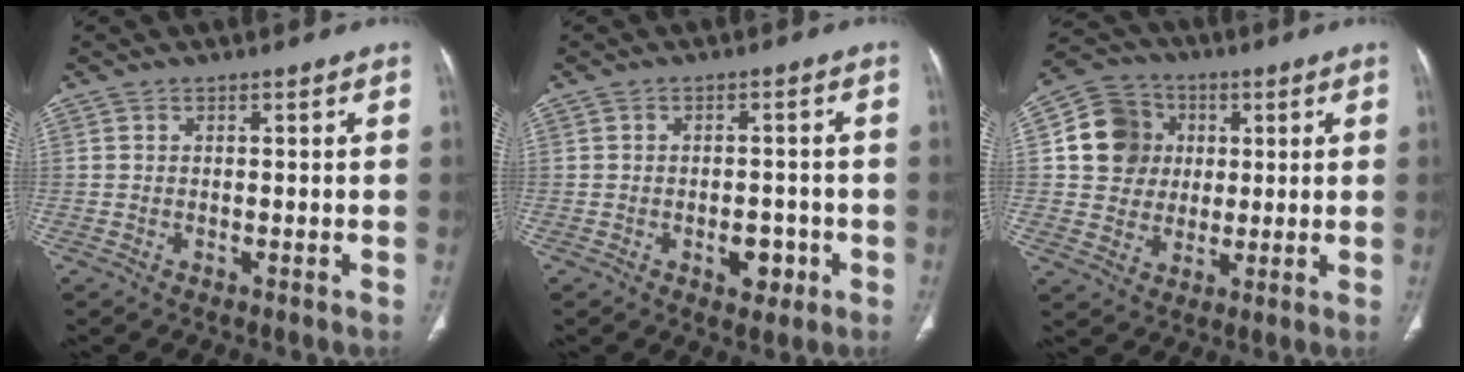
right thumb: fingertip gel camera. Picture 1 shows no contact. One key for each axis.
{"total": 4.5, "fx": -1.7, "fy": 2.8, "fz": 3.0, "tx": -0.019, "ty": 0.010, "tz": -0.018}
{"total": 12.0, "fx": 2.3, "fy": 10.9, "fz": 4.5, "tx": -0.057, "ty": 0.006, "tz": 0.037}